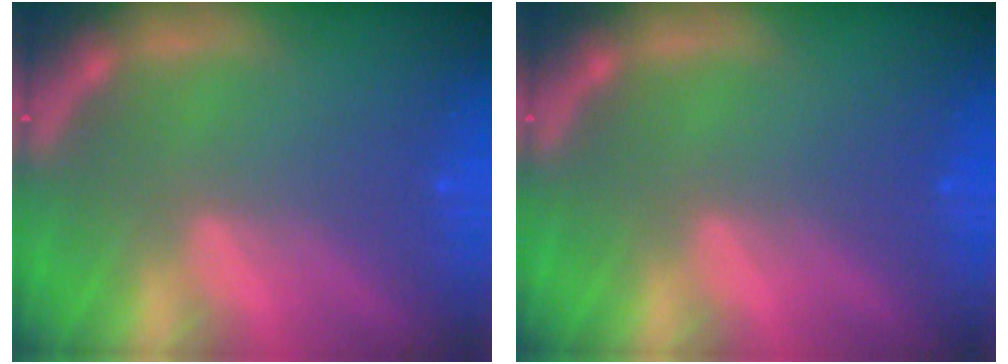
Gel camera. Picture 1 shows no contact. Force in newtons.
{"total": 0.0}